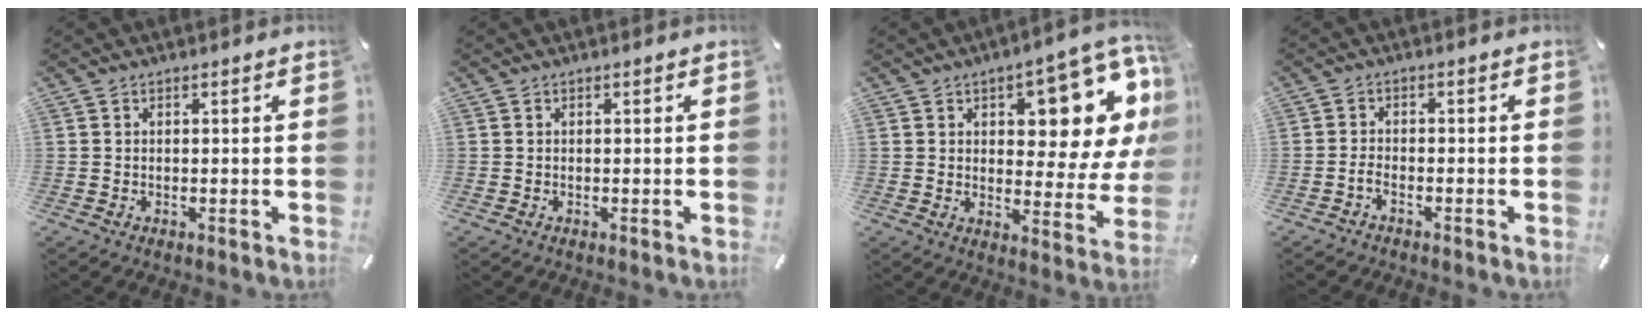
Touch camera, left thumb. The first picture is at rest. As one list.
[{"total": 0.0}, {"total": 14.8, "force": [8.2, 6.6, 10.4], "torque": [-0.114, -0.072, 0.131]}, {"total": 1.9, "force": [-1.5, 0.7, 1.0], "torque": [-0.020, 0.006, -0.027]}]